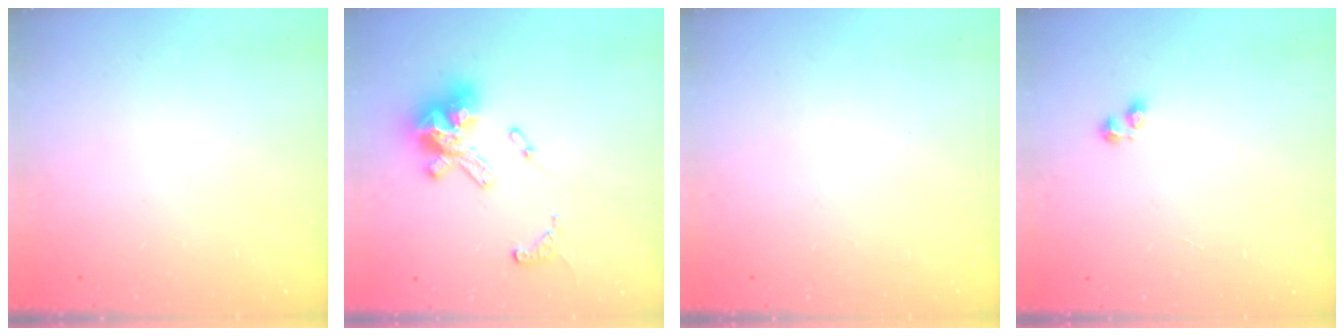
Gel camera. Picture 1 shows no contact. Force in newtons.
{"total": 15.0, "press": 14.9, "slide": 1.9}
{"total": 0.0}
{"total": 1.2, "press": 1.0, "slide": 0.6}